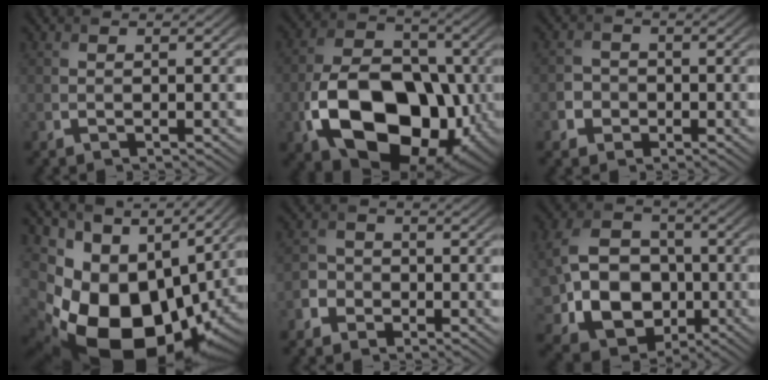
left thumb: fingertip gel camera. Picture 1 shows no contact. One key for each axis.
{"total": 16.1, "fx": -5.3, "fy": 10.7, "fz": 10.7, "tx": -0.190, "ty": -0.033, "tz": -0.096}
{"total": 2.7, "fx": -1.1, "fy": 2.4, "fz": 0.3, "tx": -0.001, "ty": -0.005, "tz": -0.026}
{"total": 18.3, "fx": -1.8, "fy": 12.9, "fz": 12.9, "tx": -0.245, "ty": -0.039, "tz": 0.005}
{"total": 2.9, "fx": -1.7, "fy": 2.3, "fz": 0.5, "tx": -0.005, "ty": -0.001, "tz": -0.036}
{"total": 12.5, "fx": -2.6, "fy": 9.8, "fz": 7.4, "tx": -0.177, "ty": -0.015, "tz": -0.055}